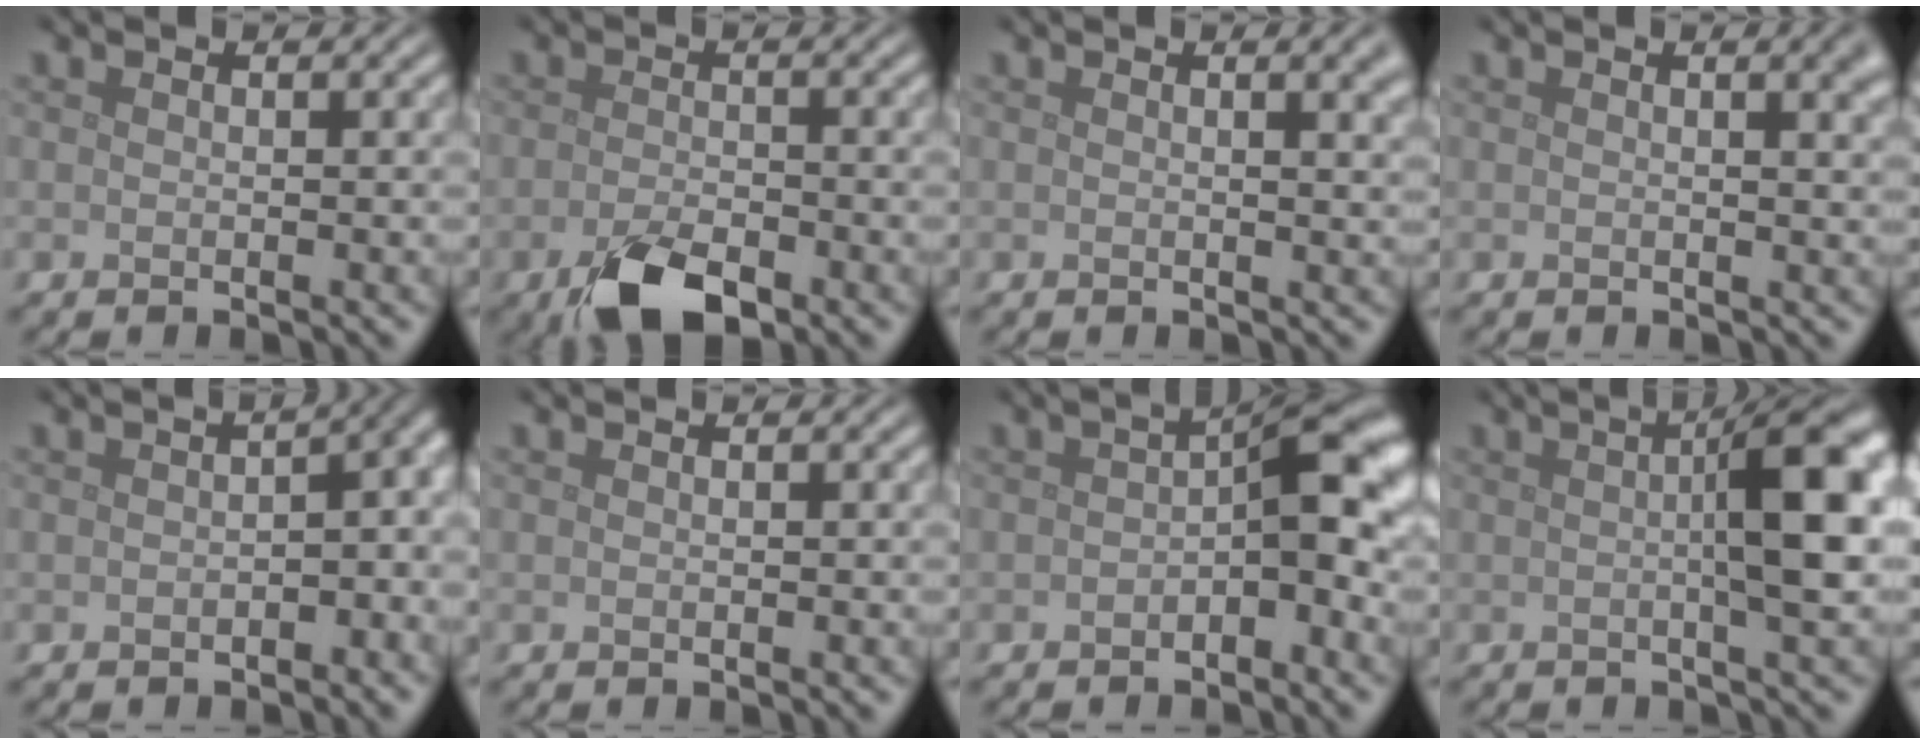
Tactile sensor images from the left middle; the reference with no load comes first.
{"total": 5.7, "force": [-3.2, 2.7, 3.9], "torque": [-0.075, -0.011, -0.059]}
{"total": 3.3, "force": [1.2, 1.3, 2.8], "torque": [-0.018, 0.007, 0.015]}
{"total": 3.3, "force": [1.2, 1.3, 2.8], "torque": [-0.018, 0.009, 0.014]}
{"total": 6.6, "force": [-0.6, 3.4, 5.7], "torque": [-0.017, 0.014, -0.007]}
{"total": 0.0}
{"total": 4.6, "force": [-0.6, 1.8, 4.2], "torque": [-0.054, 0.012, -0.016]}
{"total": 7.5, "force": [0.9, 1.6, 7.3], "torque": [-0.087, 0.015, 0.010]}